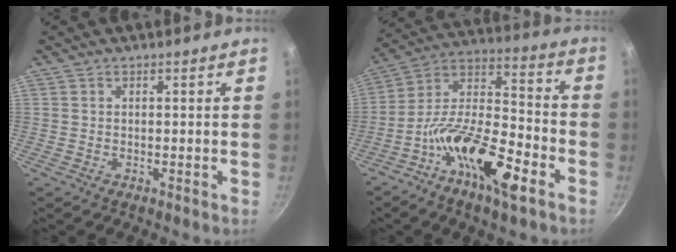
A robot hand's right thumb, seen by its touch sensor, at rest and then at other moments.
{"total": 18.5, "force": [-9.1, 6.7, 14.6], "torque": [-0.248, 0.059, -0.182]}